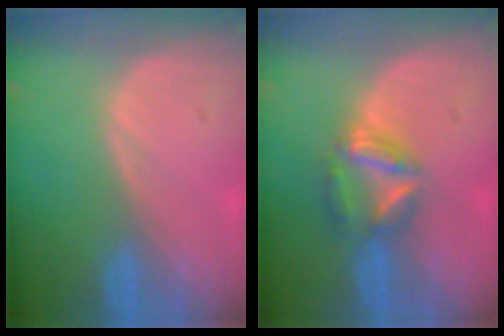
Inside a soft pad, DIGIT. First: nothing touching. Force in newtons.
{"total": 6.1, "press": 5.5, "slide": 2.5}